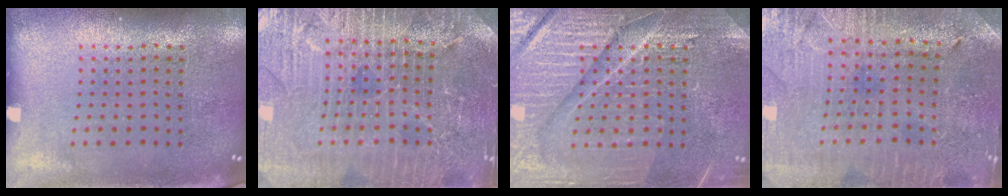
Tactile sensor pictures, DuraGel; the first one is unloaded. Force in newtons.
{"total": 4.5, "press": 4.2, "slide": 1.5}
{"total": 4.4, "press": 4.3, "slide": 0.6}
{"total": 1.0, "press": 0.9, "slide": 0.2}